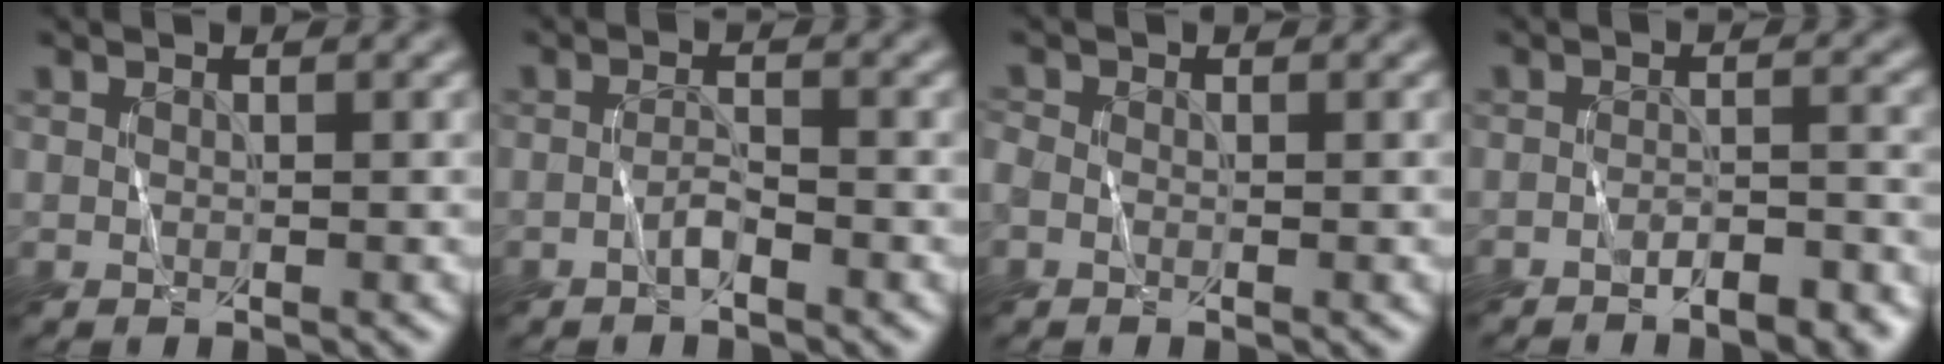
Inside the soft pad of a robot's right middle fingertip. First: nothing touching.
{"total": 1.3, "force": [-1.2, 0.1, 0.6], "torque": [-0.011, 0.006, -0.023]}
{"total": 0.9, "force": [-0.3, 0.8, 0.5], "torque": [-0.005, 0.001, -0.005]}
{"total": 3.1, "force": [-2.6, 0.6, 1.6], "torque": [-0.021, 0.004, -0.039]}